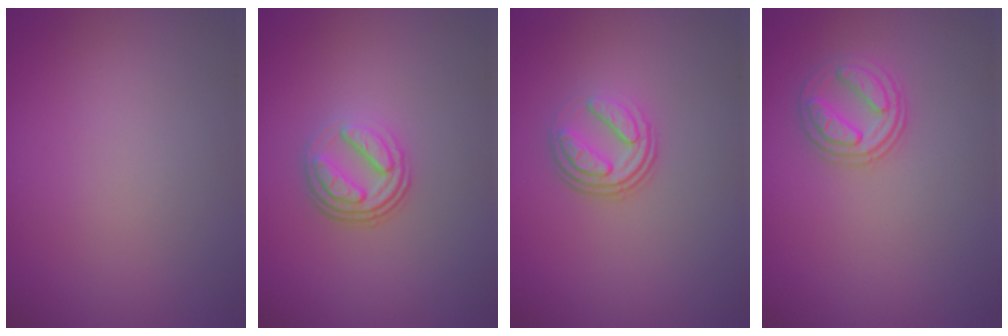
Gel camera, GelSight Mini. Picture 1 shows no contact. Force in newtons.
{"total": 3.6, "press": 2.5, "slide": 2.5}
{"total": 3.5, "press": 2.5, "slide": 2.4}
{"total": 2.6, "press": 2.5, "slide": 0.7}